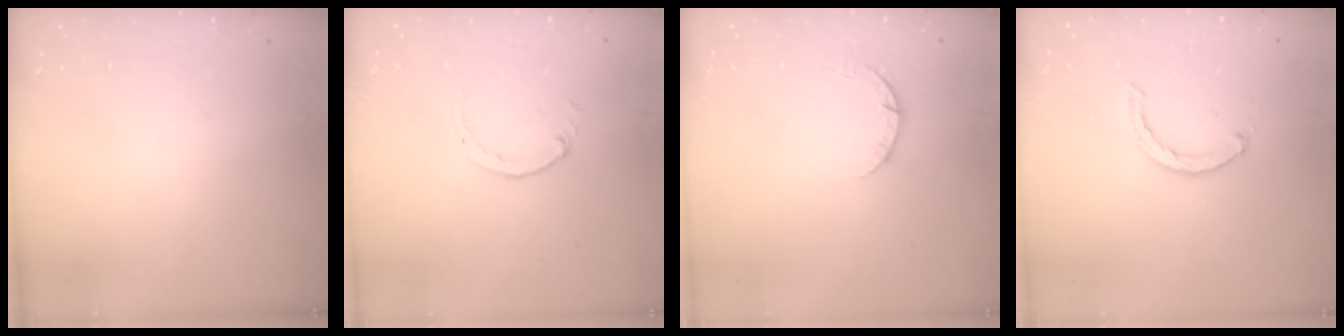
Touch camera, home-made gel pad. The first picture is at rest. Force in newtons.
{"total": 1.1, "press": 1.1, "slide": 0.2}
{"total": 3.6, "press": 3.6, "slide": 0.5}
{"total": 3.1, "press": 3.0, "slide": 0.5}